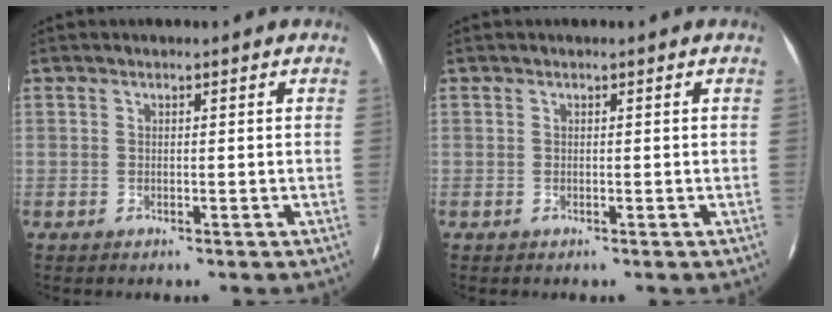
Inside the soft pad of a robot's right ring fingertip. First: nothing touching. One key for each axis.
{"total": 0.0}